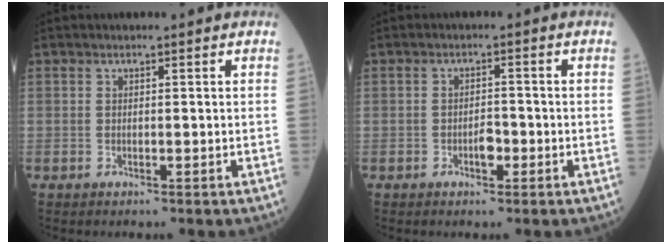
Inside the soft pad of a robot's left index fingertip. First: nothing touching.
{"total": 2.0, "force": [-1.1, 0.9, 1.4], "torque": [-0.020, 0.001, -0.019]}